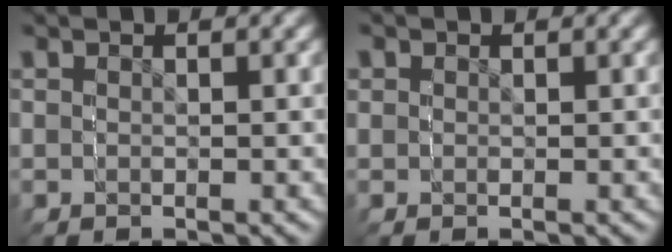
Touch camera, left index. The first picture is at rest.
{"total": 1.4, "force": [0.3, 1.4, 0.0], "torque": [0.002, -0.011, 0.006]}